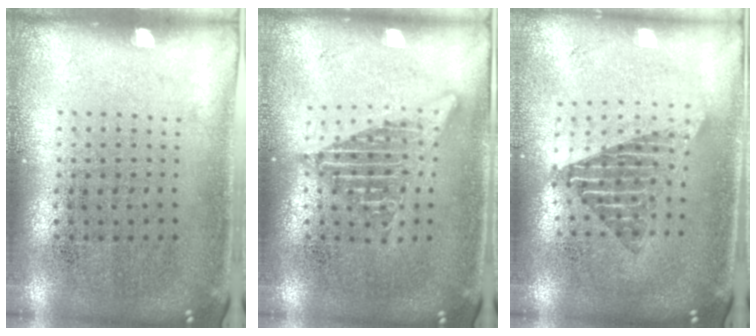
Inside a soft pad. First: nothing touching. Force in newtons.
{"total": 2.2, "press": 2.2, "slide": 0.2}
{"total": 1.7, "press": 1.4, "slide": 1.0}